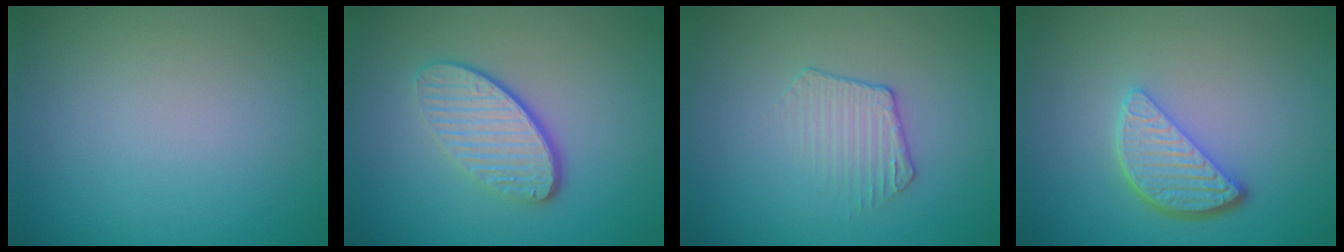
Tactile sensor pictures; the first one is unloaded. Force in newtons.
{"total": 4.1, "press": 3.1, "slide": 2.7}
{"total": 1.8, "press": 1.1, "slide": 1.4}
{"total": 3.8, "press": 3.1, "slide": 2.2}